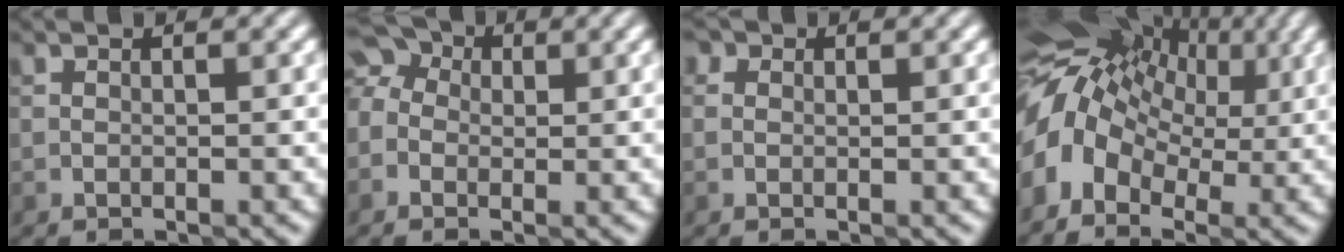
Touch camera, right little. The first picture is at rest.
{"total": 5.7, "force": [1.1, 4.5, 3.2], "torque": [-0.056, 0.032, -0.018]}
{"total": 1.9, "force": [1.0, 1.3, 1.0], "torque": [-0.011, 0.010, -0.013]}
{"total": 11.7, "force": [1.9, 8.3, 8.0], "torque": [-0.163, 0.020, 0.026]}